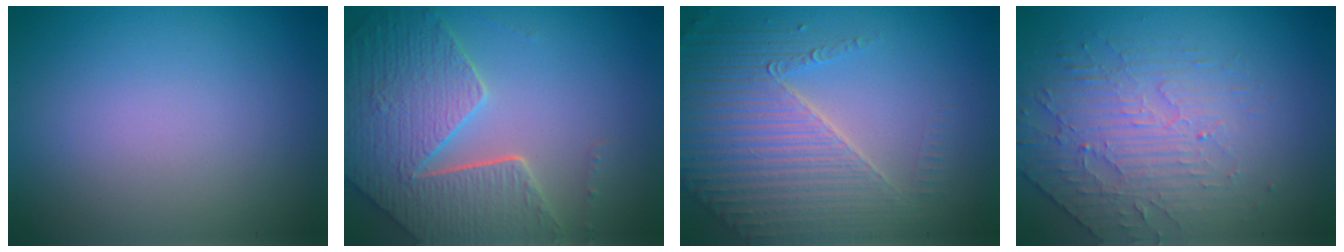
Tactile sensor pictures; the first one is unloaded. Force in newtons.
{"total": 7.5, "press": 5.6, "slide": 5.0}
{"total": 5.2, "press": 4.5, "slide": 2.7}
{"total": 4.5, "press": 3.4, "slide": 3.0}